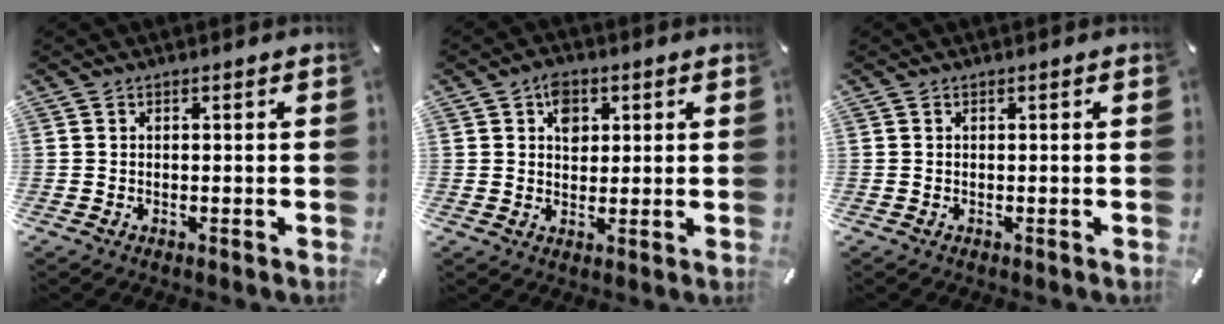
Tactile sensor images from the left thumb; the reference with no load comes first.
{"total": 5.3, "force": [1.7, 4.1, 2.9], "torque": [-0.033, -0.004, 0.023]}
{"total": 0.0}